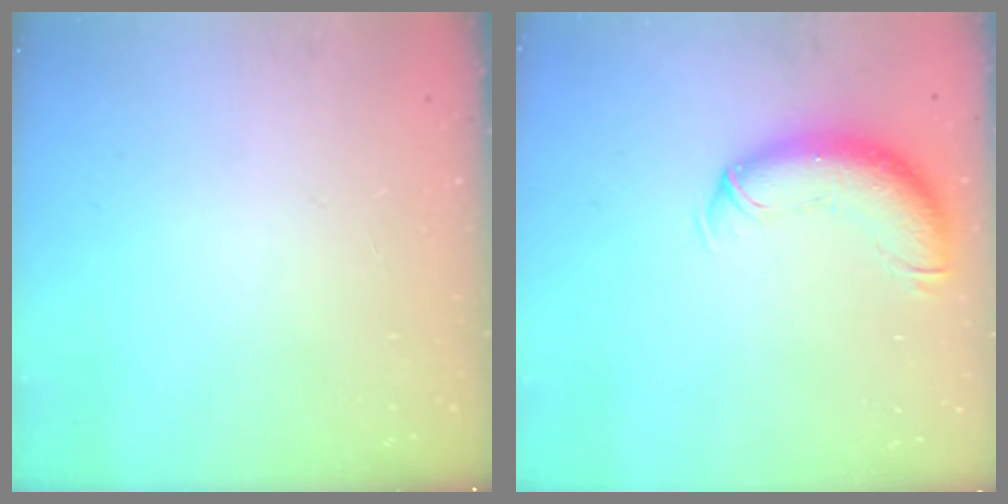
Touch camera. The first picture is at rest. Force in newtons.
{"total": 11.8, "press": 11.5, "slide": 2.6}